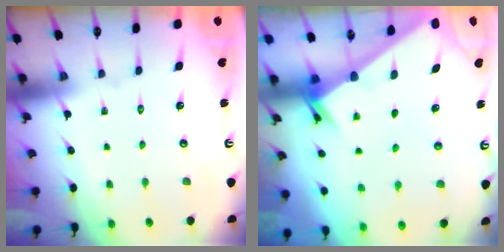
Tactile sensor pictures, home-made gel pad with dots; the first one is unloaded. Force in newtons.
{"total": 2.4, "press": 2.4, "slide": 0.3}